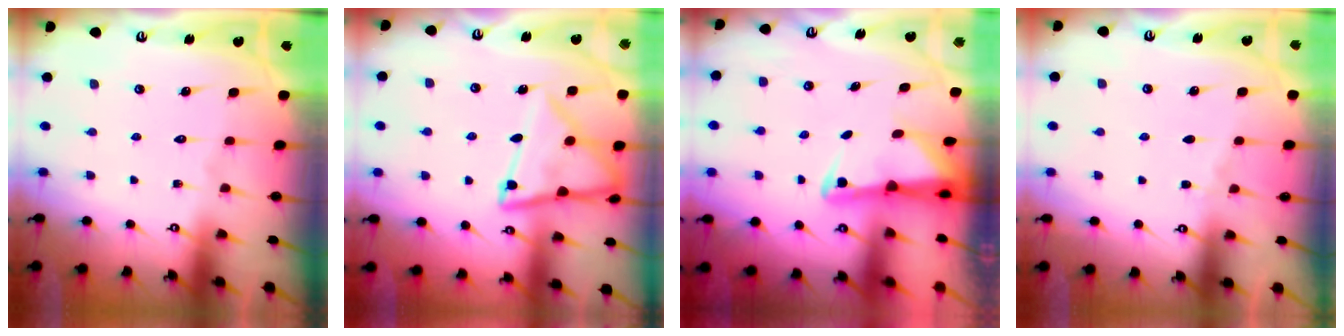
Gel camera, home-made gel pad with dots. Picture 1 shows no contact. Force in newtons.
{"total": 13.6, "press": 13.6, "slide": 1.1}
{"total": 2.2, "press": 2.2, "slide": 0.5}
{"total": 2.3, "press": 2.2, "slide": 0.4}